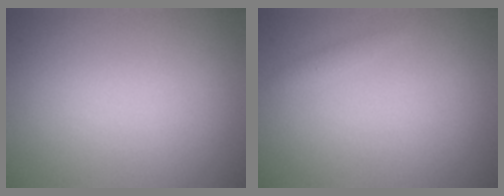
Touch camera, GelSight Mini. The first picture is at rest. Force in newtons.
{"total": 0.6, "press": 0.6, "slide": 0.0}